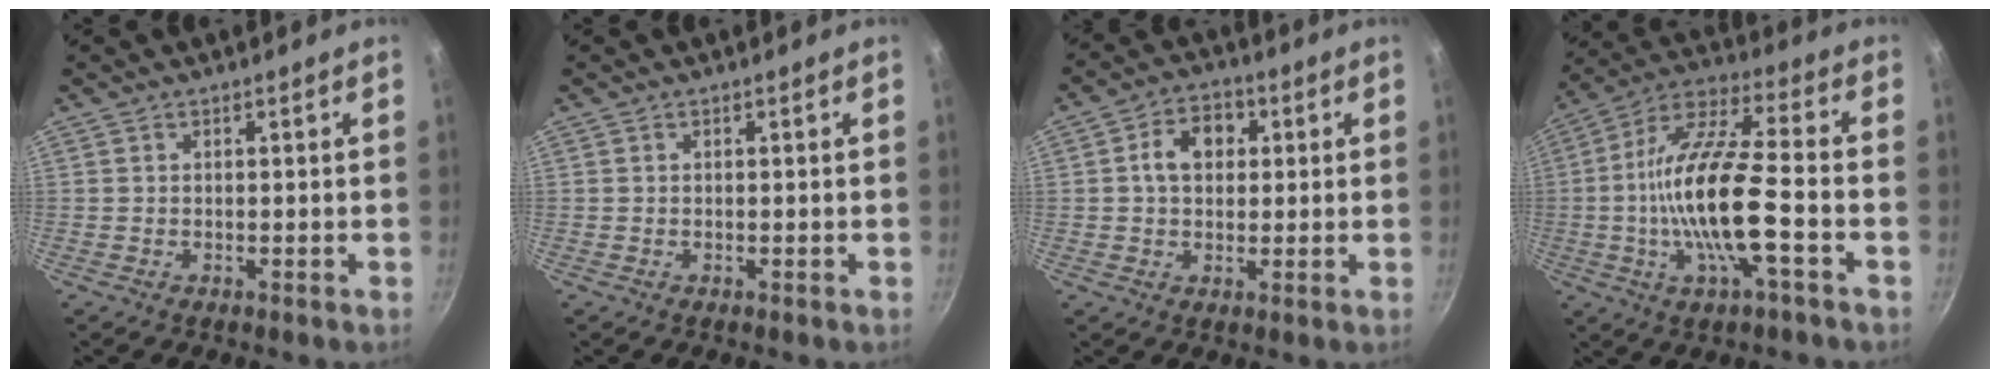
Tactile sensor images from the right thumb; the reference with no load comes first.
{"total": 0.0}
{"total": 7.5, "force": [1.4, 5.7, 4.8], "torque": [-0.051, 0.012, 0.012]}
{"total": 17.8, "force": [-3.8, 4.8, 16.7], "torque": [-0.318, 0.032, -0.084]}